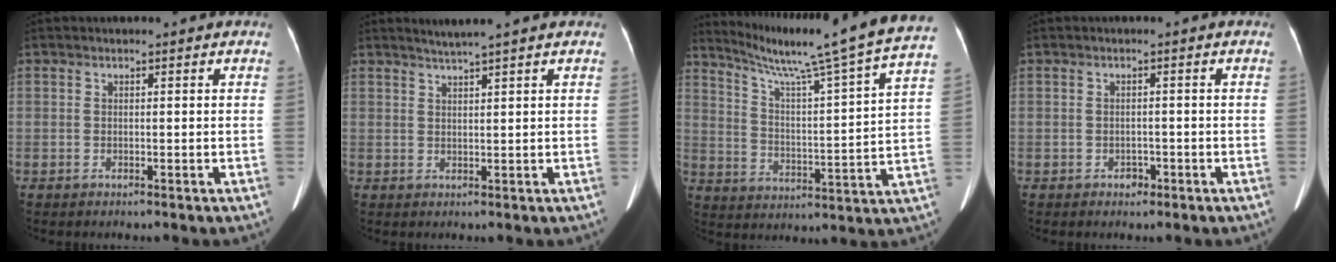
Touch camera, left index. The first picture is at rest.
{"total": 3.2, "force": [2.7, -0.9, 1.5], "torque": [-0.023, 0.010, 0.047]}
{"total": 23.6, "force": [19.3, -1.7, 13.4], "torque": [-0.218, -0.035, 0.264]}
{"total": 1.2, "force": [-0.8, 0.9, 0.4], "torque": [-0.006, 0.003, -0.010]}